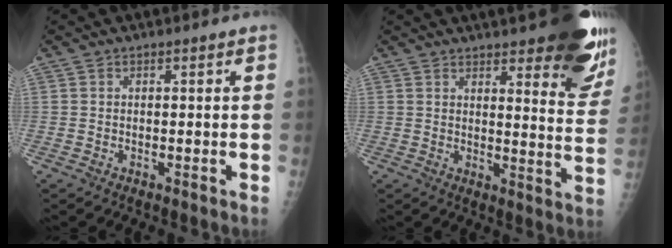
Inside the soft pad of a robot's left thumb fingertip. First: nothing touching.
{"total": 19.2, "force": [12.8, 5.3, 13.3], "torque": [-0.138, -0.071, 0.148]}